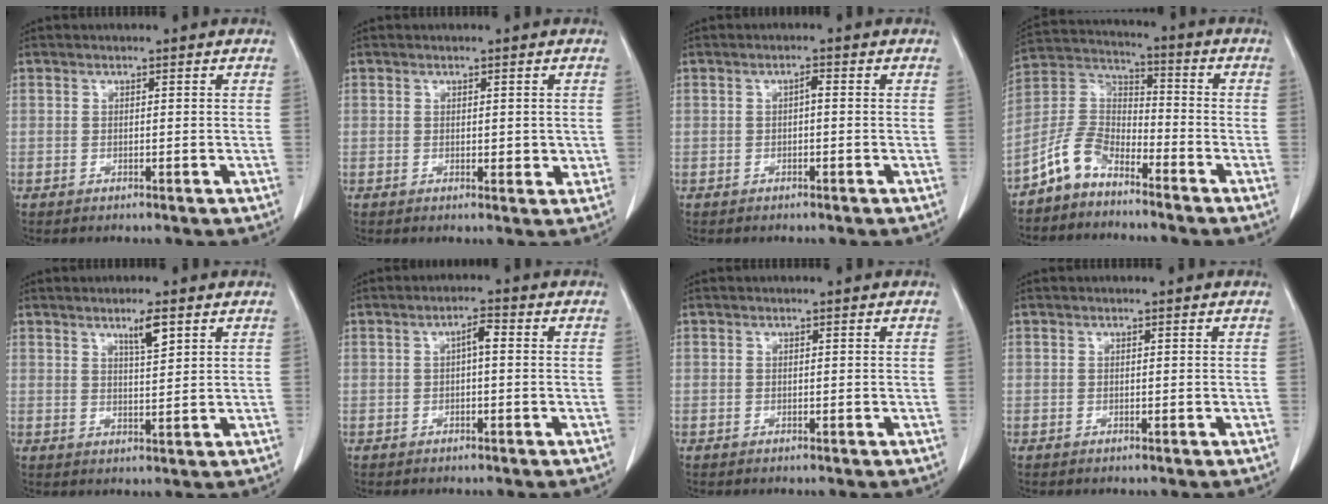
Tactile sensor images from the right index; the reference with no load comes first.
{"total": 2.2, "force": [0.2, 1.1, 1.9], "torque": [-0.023, -0.003, 0.007]}
{"total": 1.1, "force": [0.0, 0.3, 1.0], "torque": [-0.017, 0.003, 0.000]}
{"total": 7.9, "force": [-6.0, 3.9, 3.4], "torque": [-0.080, 0.023, -0.125]}
{"total": 3.7, "force": [2.3, 0.4, 2.9], "torque": [-0.050, -0.003, 0.040]}
{"total": 2.3, "force": [0.1, 0.5, 2.2], "torque": [-0.037, 0.006, 0.002]}
{"total": 0.0}
{"total": 0.0}